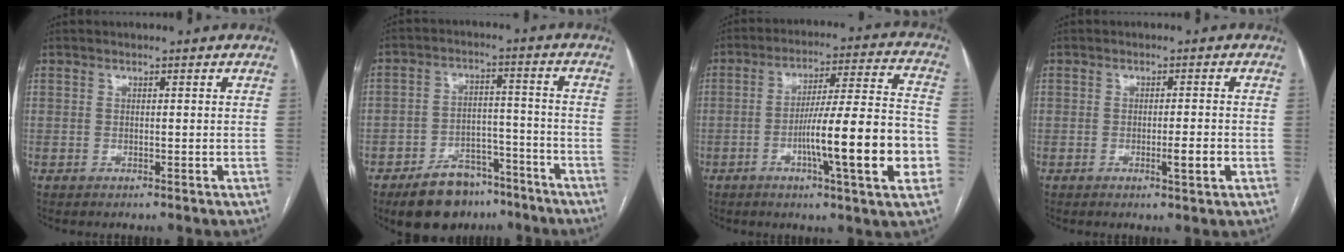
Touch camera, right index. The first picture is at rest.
{"total": 10.9, "force": [-8.0, 6.0, 4.1], "torque": [-0.056, 0.023, -0.125]}
{"total": 17.2, "force": [-4.7, 0.7, 16.5], "torque": [-0.247, 0.006, -0.068]}
{"total": 3.0, "force": [-0.9, 0.4, 2.9], "torque": [-0.046, -0.001, -0.009]}